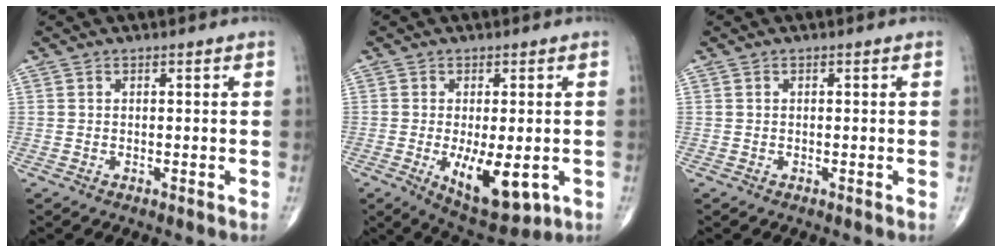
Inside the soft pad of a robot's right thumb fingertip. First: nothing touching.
{"total": 11.0, "force": [-2.8, 4.6, 9.6], "torque": [-0.139, -0.018, -0.030]}
{"total": 0.0}